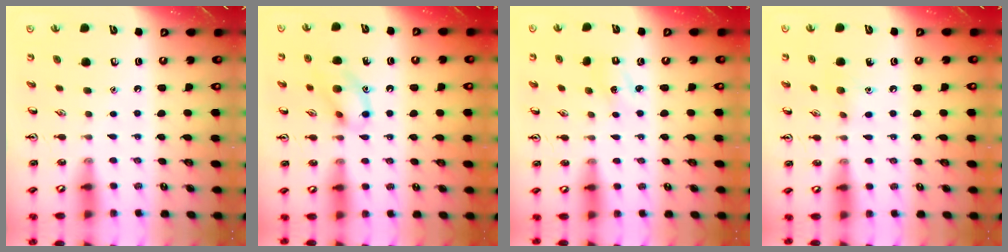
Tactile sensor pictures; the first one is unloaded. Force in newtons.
{"total": 11.5, "press": 11.3, "slide": 2.2}
{"total": 1.5, "press": 1.4, "slide": 0.4}
{"total": 6.6, "press": 6.4, "slide": 1.9}